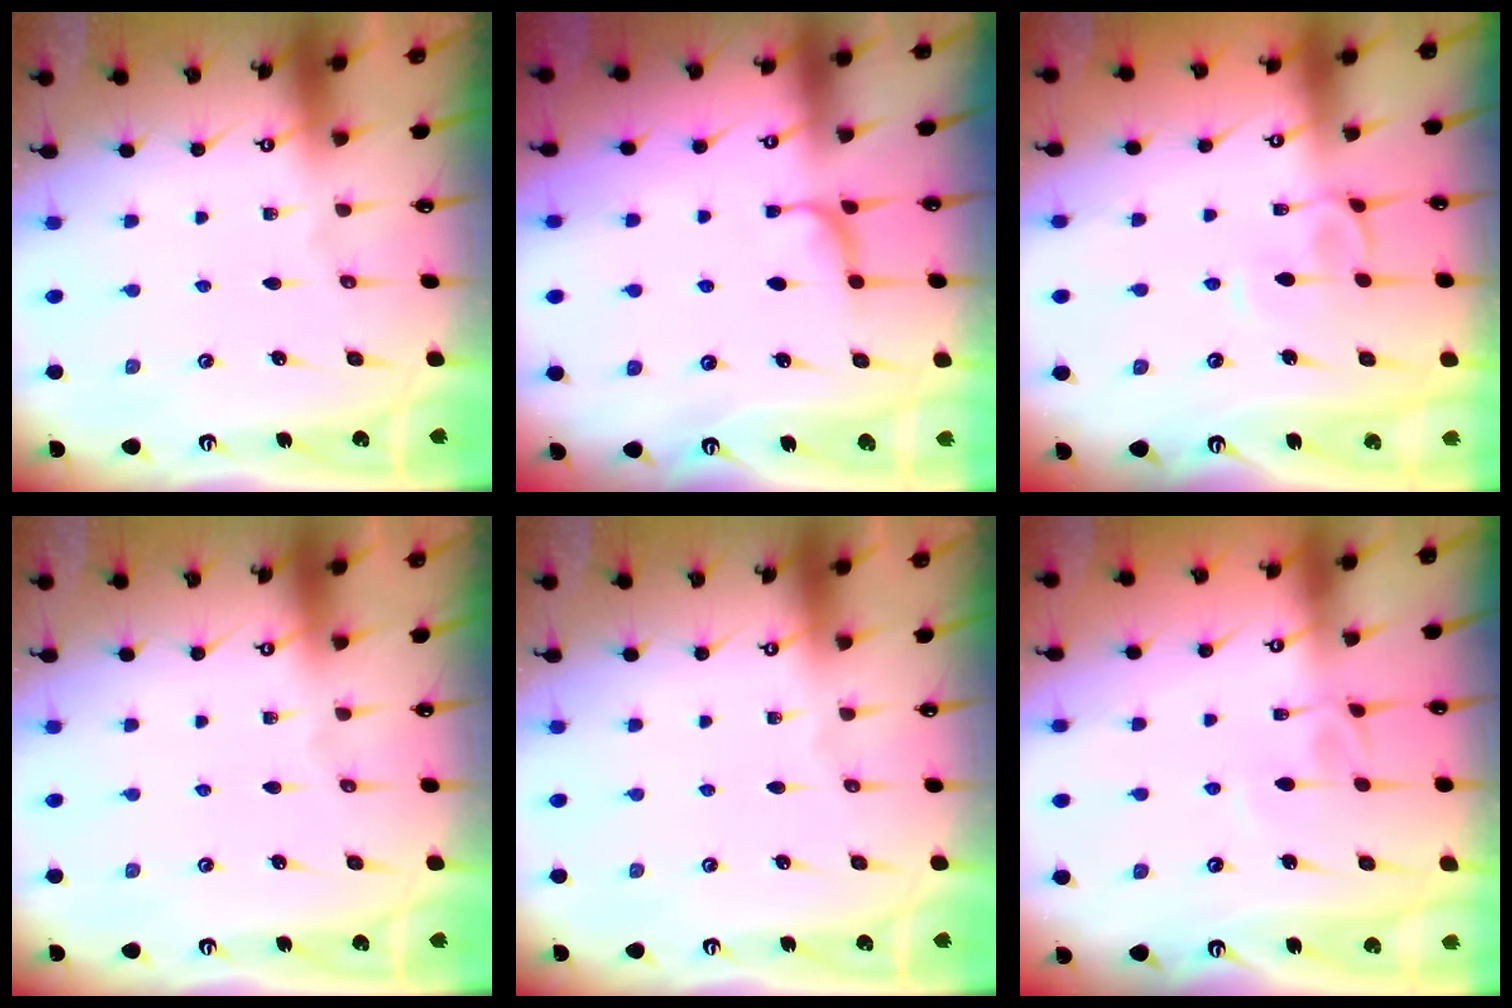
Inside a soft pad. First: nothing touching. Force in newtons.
{"total": 1.4, "press": 1.2, "slide": 0.6}
{"total": 2.5, "press": 2.4, "slide": 0.8}
{"total": 0.0}
{"total": 0.0}
{"total": 3.9, "press": 3.9, "slide": 0.1}